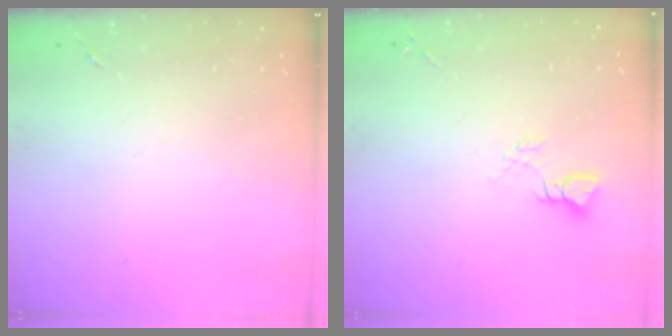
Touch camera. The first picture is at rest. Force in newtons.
{"total": 3.6, "press": 3.5, "slide": 0.3}